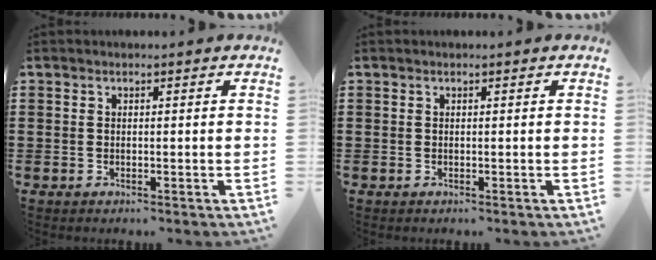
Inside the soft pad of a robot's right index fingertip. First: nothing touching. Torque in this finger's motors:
{"motor_torque": [0.67, 0.66, 0.00, 0.00]}